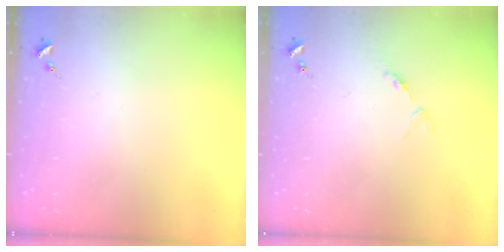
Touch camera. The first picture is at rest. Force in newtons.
{"total": 3.2, "press": 3.2, "slide": 0.4}